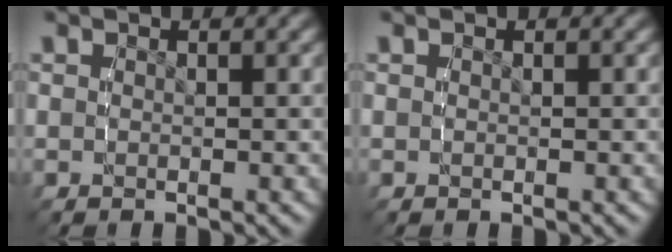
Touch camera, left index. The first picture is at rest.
{"total": 0.0}